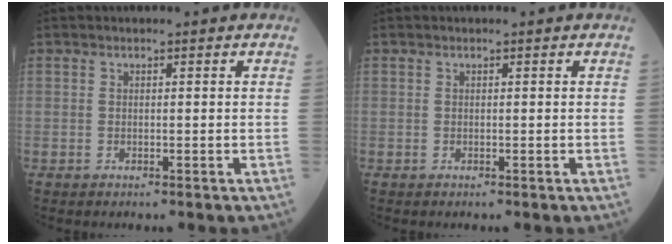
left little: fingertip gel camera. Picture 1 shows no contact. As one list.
[{"total": 0.0}]